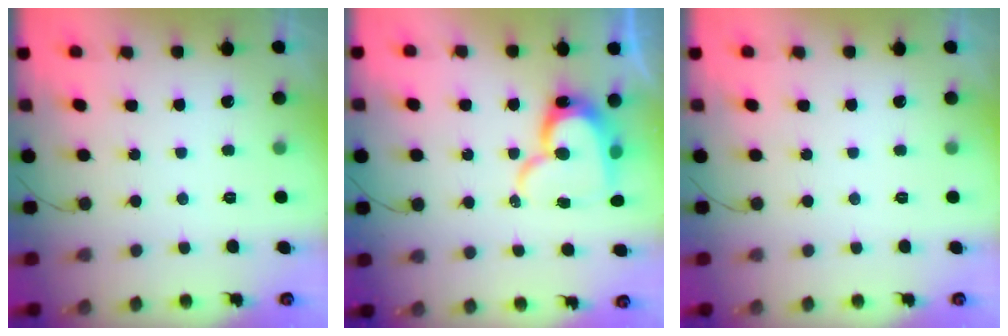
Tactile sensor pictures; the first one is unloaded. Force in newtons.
{"total": 15.3, "press": 15.2, "slide": 1.6}
{"total": 0.0}